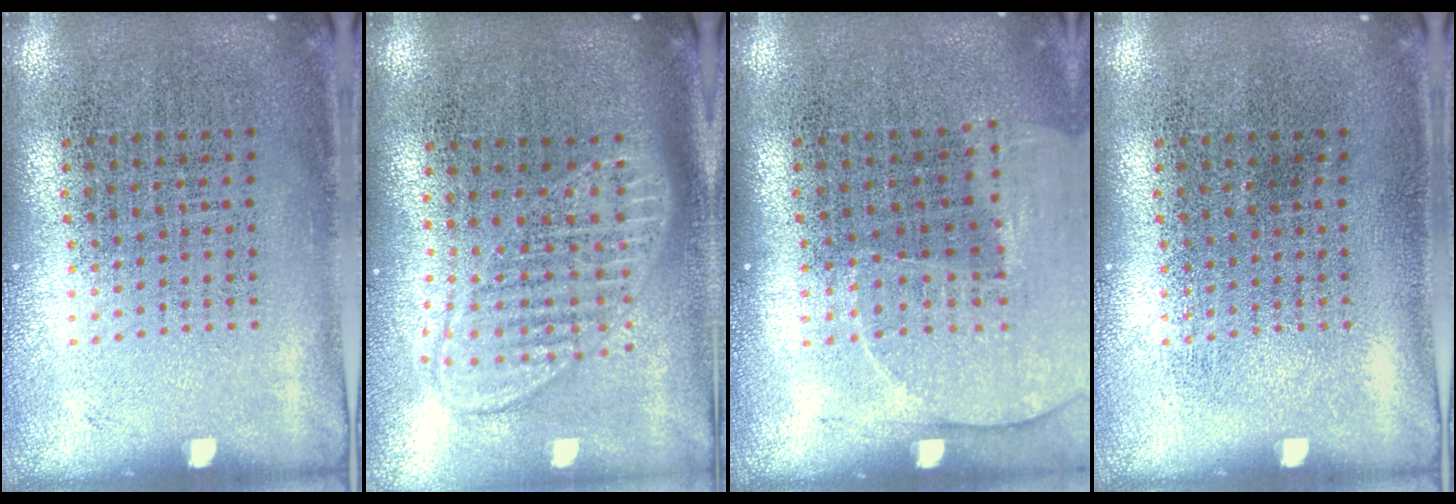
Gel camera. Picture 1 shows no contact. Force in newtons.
{"total": 1.8, "press": 1.5, "slide": 1.0}
{"total": 1.4, "press": 1.3, "slide": 0.5}
{"total": 0.0}